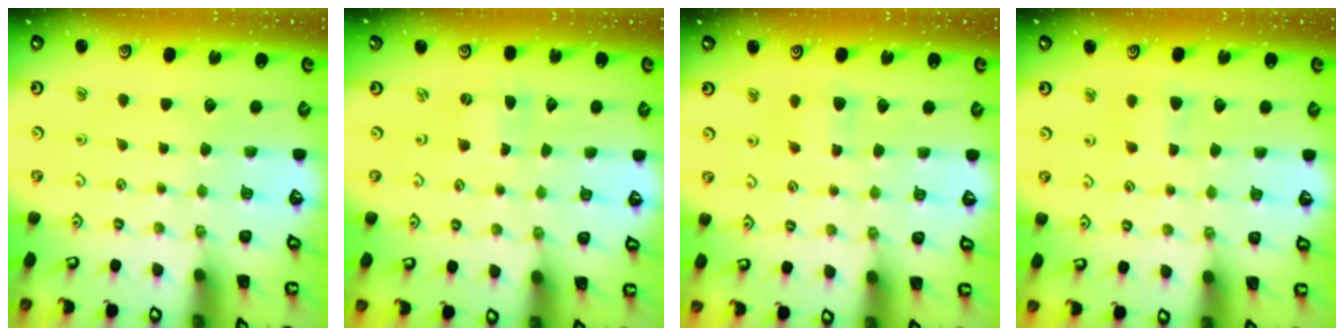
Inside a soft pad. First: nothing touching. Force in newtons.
{"total": 0.0}
{"total": 4.7, "press": 4.6, "slide": 0.6}
{"total": 3.0, "press": 3.0, "slide": 0.5}